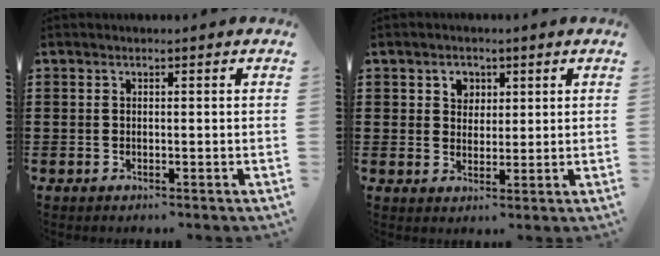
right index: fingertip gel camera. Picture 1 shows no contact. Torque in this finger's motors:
{"motor_torque": [0.14, -0.14, 0.06, 0.04]}